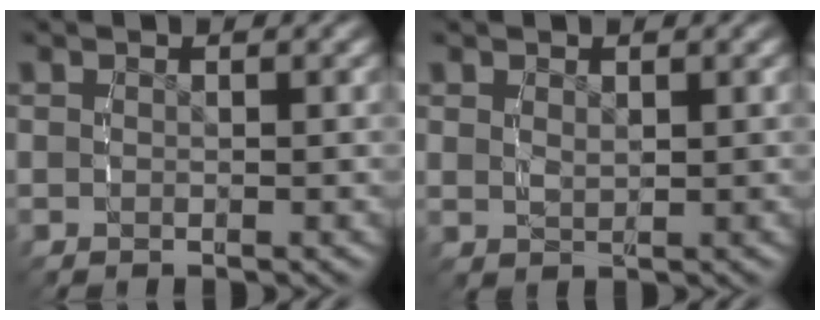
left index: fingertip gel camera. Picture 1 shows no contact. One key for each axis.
{"total": 1.3, "fx": 0.6, "fy": 0.6, "fz": 0.9, "tx": -0.021, "ty": -0.013, "tz": 0.024}